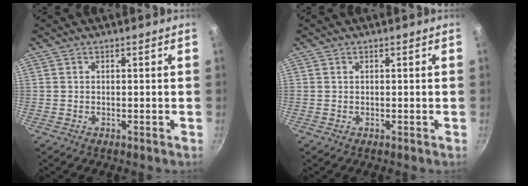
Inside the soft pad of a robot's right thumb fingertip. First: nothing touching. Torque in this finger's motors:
{"motor_torque": [-0.37, -0.66, 0.15, 0.33, 0.08]}